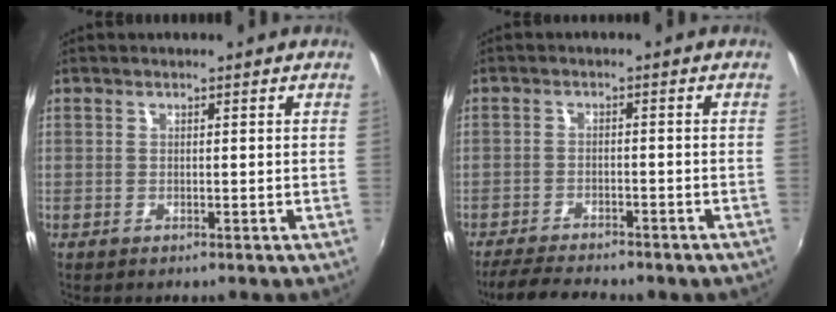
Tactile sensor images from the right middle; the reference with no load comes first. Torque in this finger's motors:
{"motor_torque": [1.02, -1.12, 0.24, 0.07]}